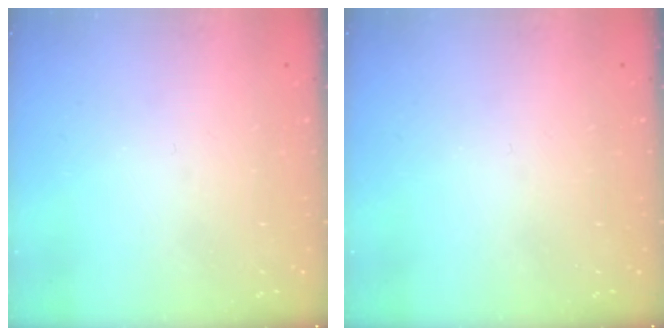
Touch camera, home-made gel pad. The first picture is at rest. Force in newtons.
{"total": 0.0}